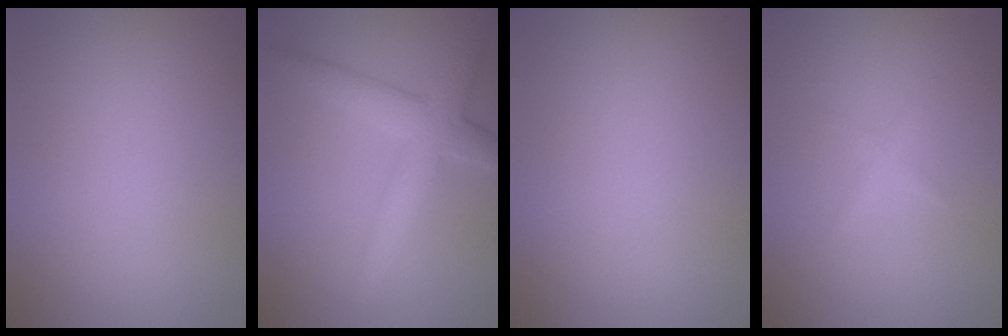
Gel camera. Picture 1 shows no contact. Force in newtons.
{"total": 4.5, "press": 4.5, "slide": 0.2}
{"total": 0.0}
{"total": 0.7, "press": 0.7, "slide": 0.0}